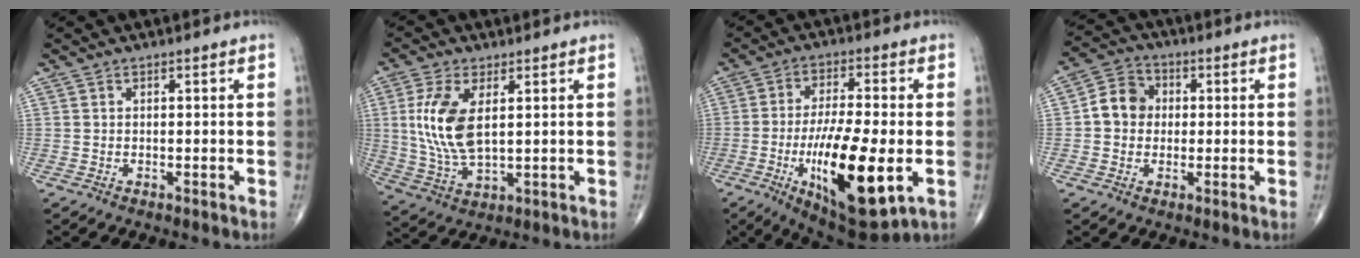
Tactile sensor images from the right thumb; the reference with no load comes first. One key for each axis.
{"total": 11.8, "fx": 2.3, "fy": 5.7, "fz": 10.1, "tx": -0.218, "ty": -0.010, "tz": 0.054}
{"total": 18.9, "fx": -4.8, "fy": 5.8, "fz": 17.3, "tx": -0.297, "ty": -0.008, "tz": -0.068}
{"total": 7.2, "fx": 0.2, "fy": 6.3, "fz": 3.5, "tx": -0.043, "ty": 0.019, "tz": -0.009}